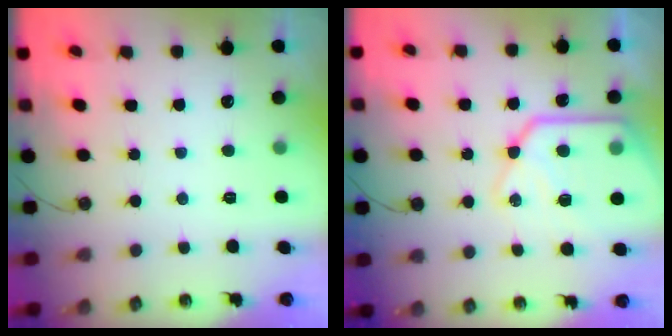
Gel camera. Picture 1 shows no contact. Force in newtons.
{"total": 19.7, "press": 19.6, "slide": 2.2}